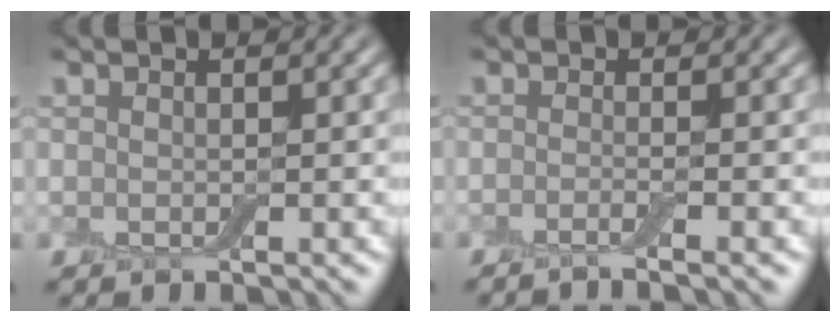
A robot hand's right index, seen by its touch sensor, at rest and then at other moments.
{"total": 1.9, "force": [-1.0, 0.5, 1.6], "torque": [-0.008, -0.005, -0.027]}